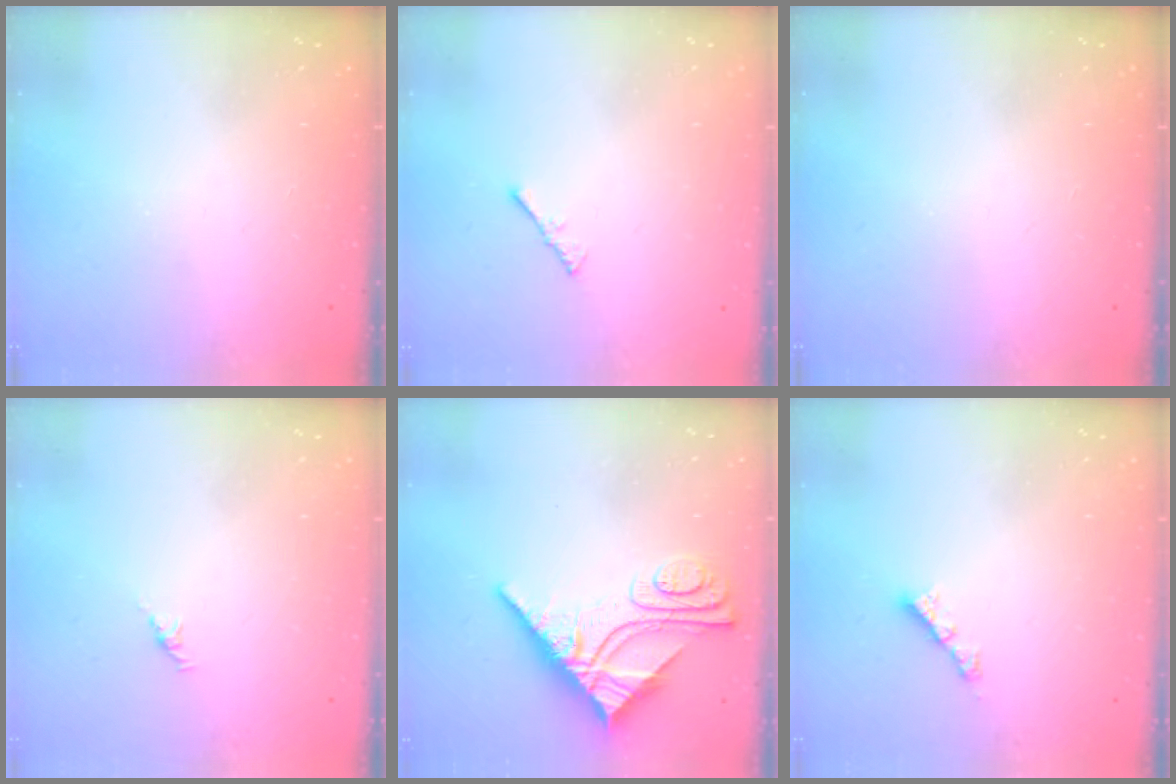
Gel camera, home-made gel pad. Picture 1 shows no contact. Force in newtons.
{"total": 1.5, "press": 1.4, "slide": 0.4}
{"total": 0.0}
{"total": 2.1, "press": 2.0, "slide": 0.7}
{"total": 11.8, "press": 11.7, "slide": 1.2}
{"total": 2.4, "press": 2.4, "slide": 0.3}